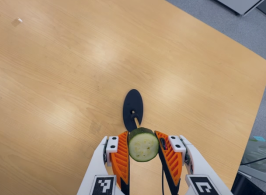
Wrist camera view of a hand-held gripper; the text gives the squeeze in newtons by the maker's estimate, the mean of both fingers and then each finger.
{"total": 12.2, "left": 11.6, "right": 12.8}